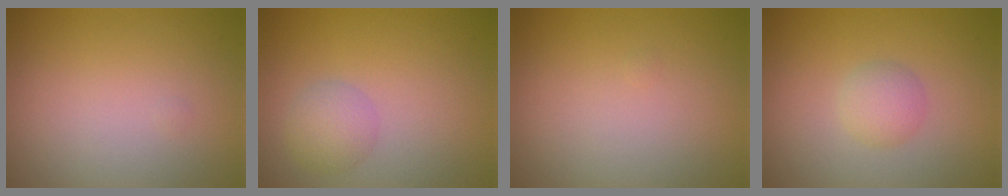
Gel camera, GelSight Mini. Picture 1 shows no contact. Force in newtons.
{"total": 2.3, "press": 2.3, "slide": 0.1}
{"total": 0.0}
{"total": 1.9, "press": 1.9, "slide": 0.1}